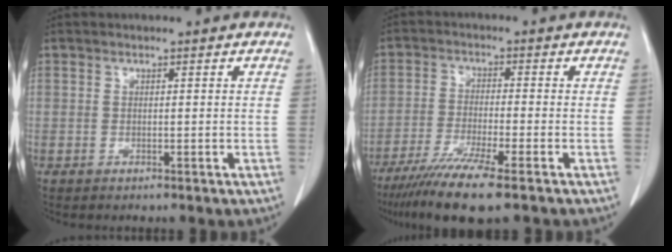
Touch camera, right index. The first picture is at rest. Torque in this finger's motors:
{"motor_torque": [1.10, -1.04, 0.44, 0.16]}